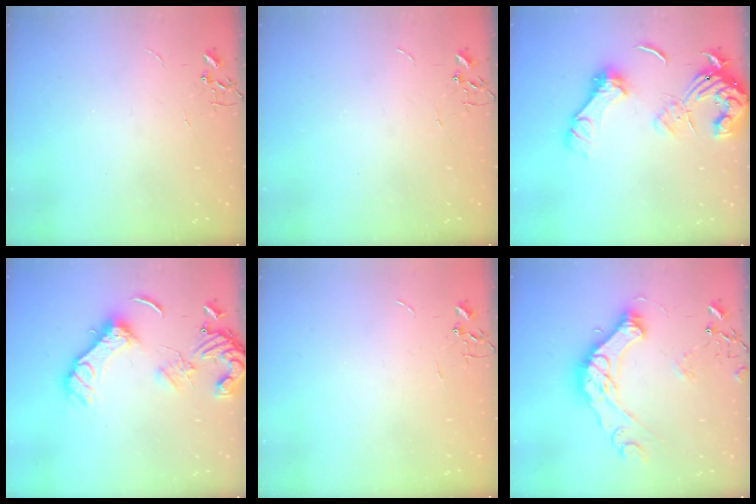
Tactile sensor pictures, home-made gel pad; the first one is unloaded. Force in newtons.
{"total": 0.0}
{"total": 15.7, "press": 15.6, "slide": 1.9}
{"total": 15.8, "press": 15.7, "slide": 2.0}
{"total": 0.0}
{"total": 17.4, "press": 17.3, "slide": 1.8}